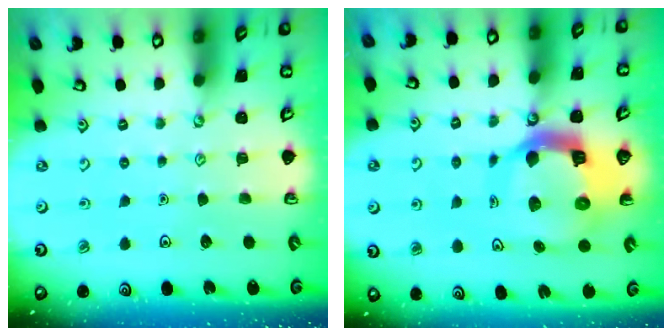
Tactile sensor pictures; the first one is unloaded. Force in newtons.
{"total": 13.3, "press": 13.2, "slide": 1.7}